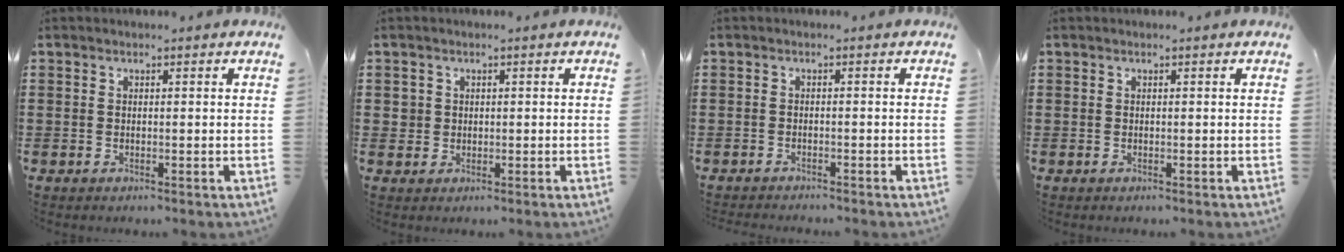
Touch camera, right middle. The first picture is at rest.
{"total": 2.0, "force": [0.3, 1.9, 0.2], "torque": [-0.013, 0.009, 0.003]}
{"total": 1.1, "force": [-1.1, 0.1, 0.0], "torque": [-0.003, 0.003, -0.025]}
{"total": 0.0}